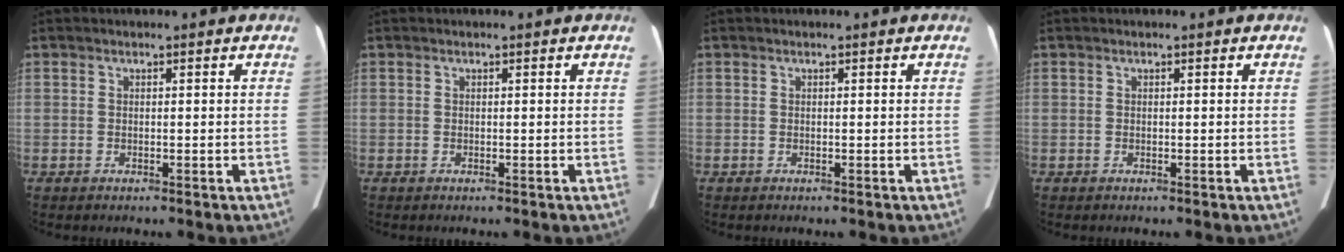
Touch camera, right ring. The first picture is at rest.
{"total": 0.0}
{"total": 0.0}
{"total": 0.0}